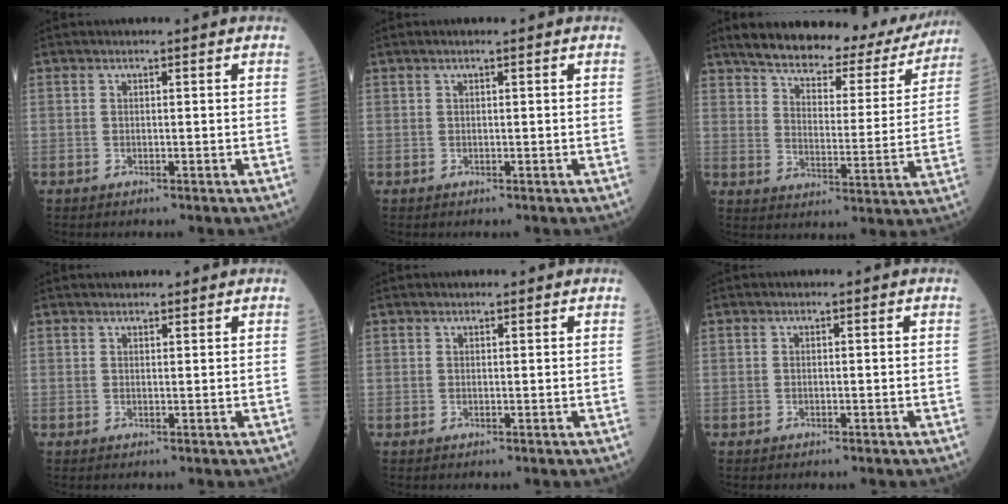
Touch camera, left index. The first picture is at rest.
{"total": 0.5, "force": [0.3, 0.0, 0.4], "torque": [-0.009, 0.006, 0.006]}
{"total": 21.6, "force": [18.9, 6.4, 8.3], "torque": [-0.117, -0.001, 0.245]}
{"total": 3.0, "force": [2.8, 0.8, 0.7], "torque": [-0.003, 0.024, 0.039]}
{"total": 1.0, "force": [0.9, 0.3, 0.2], "torque": [-0.008, 0.015, 0.016]}
{"total": 0.0}